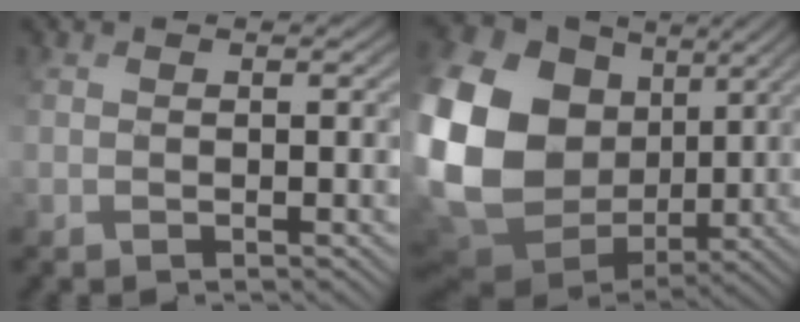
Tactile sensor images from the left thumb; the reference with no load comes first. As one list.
[{"total": 21.6, "force": [3.3, 17.4, 12.3], "torque": [-0.349, -0.005, 0.087]}]